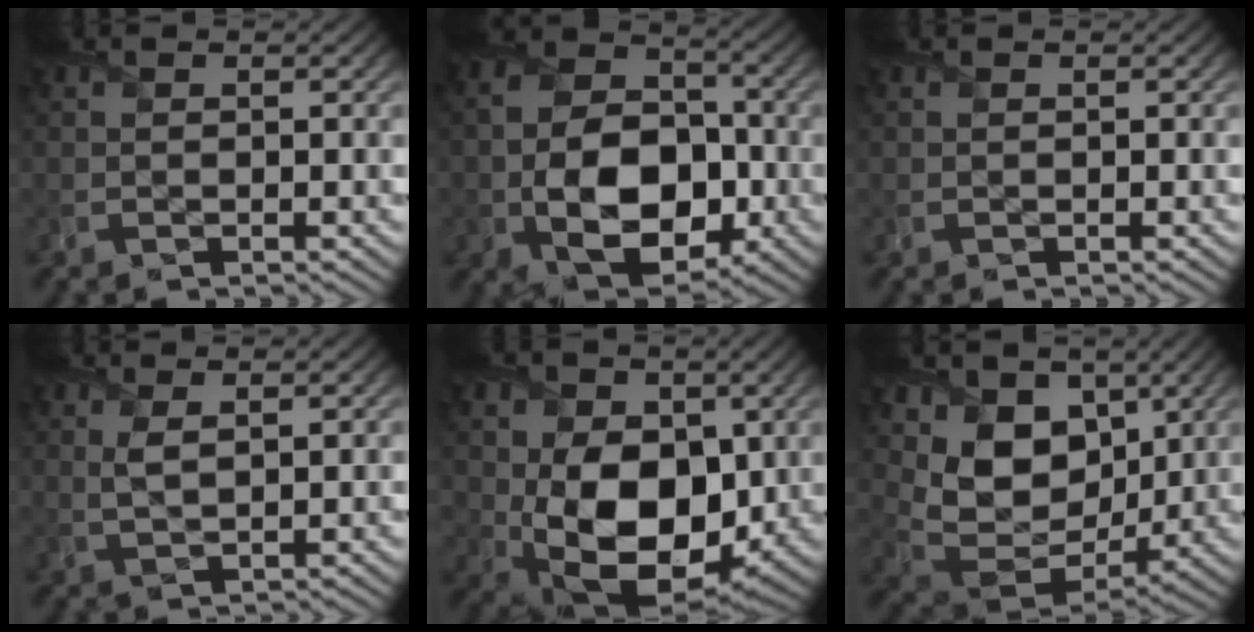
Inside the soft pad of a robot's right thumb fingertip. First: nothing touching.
{"total": 12.2, "force": [-2.8, 8.3, 8.4], "torque": [-0.170, -0.028, -0.042]}
{"total": 0.0}
{"total": 2.1, "force": [1.0, 0.7, 1.7], "torque": [-0.042, -0.001, 0.025]}
{"total": 13.9, "force": [0.1, 9.8, 9.9], "torque": [-0.183, -0.032, 0.011]}
{"total": 11.6, "force": [4.6, 8.4, 6.6], "torque": [-0.153, -0.008, 0.080]}